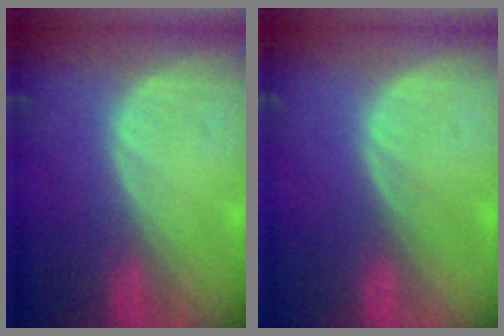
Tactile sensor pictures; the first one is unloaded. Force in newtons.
{"total": 0.0}